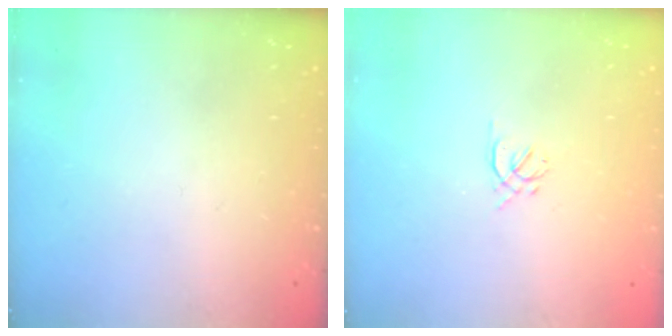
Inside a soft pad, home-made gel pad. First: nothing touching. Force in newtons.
{"total": 1.6, "press": 1.5, "slide": 0.6}